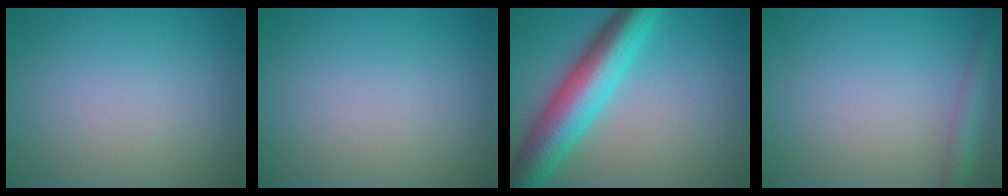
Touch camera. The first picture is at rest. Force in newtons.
{"total": 0.0}
{"total": 8.9, "press": 8.9, "slide": 0.2}
{"total": 2.2, "press": 2.2, "slide": 0.1}